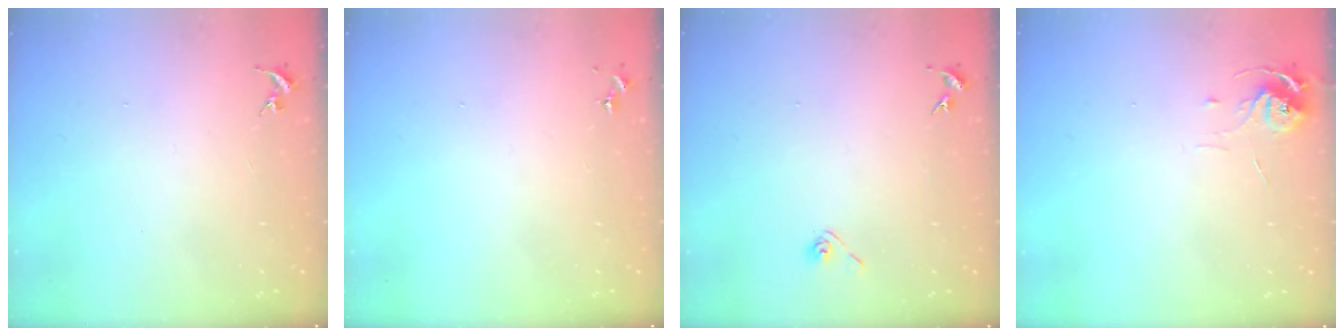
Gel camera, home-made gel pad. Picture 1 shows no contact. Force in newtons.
{"total": 0.0}
{"total": 4.0, "press": 3.6, "slide": 1.9}
{"total": 5.9, "press": 5.9, "slide": 0.5}